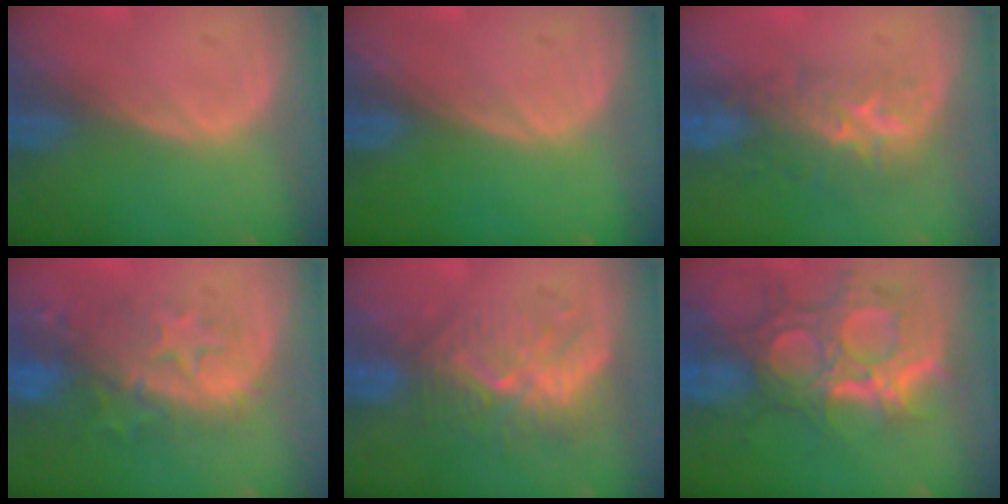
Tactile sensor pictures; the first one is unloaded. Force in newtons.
{"total": 0.0}
{"total": 8.8, "press": 7.2, "slide": 4.9}
{"total": 9.8, "press": 9.1, "slide": 3.5}
{"total": 8.8, "press": 8.1, "slide": 3.5}
{"total": 12.1, "press": 10.8, "slide": 5.5}